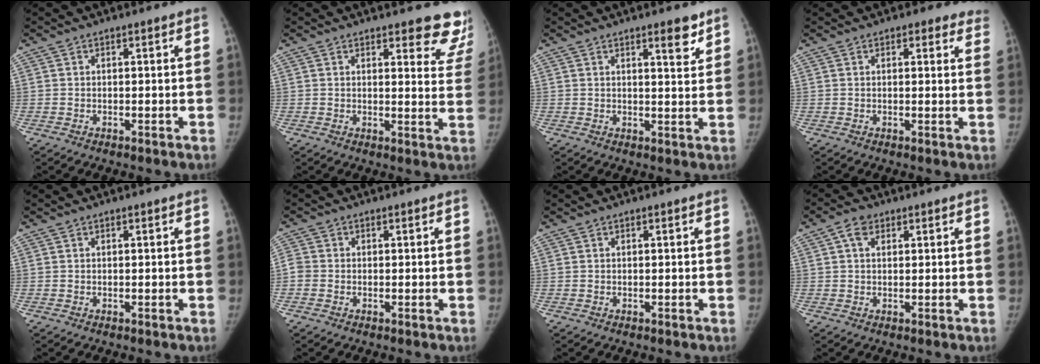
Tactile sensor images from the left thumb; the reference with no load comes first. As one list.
[{"total": 9.6, "force": [8.5, 3.2, 2.9], "torque": [0.016, -0.057, 0.069]}, {"total": 4.4, "force": [3.0, 1.2, 3.0], "torque": [-0.030, -0.022, 0.041]}, {"total": 6.3, "force": [5.1, 3.1, 2.0], "torque": [0.028, -0.013, 0.040]}, {"total": 0.0}, {"total": 2.4, "force": [-0.5, 2.0, 1.2], "torque": [-0.024, 0.001, -0.016]}, {"total": 0.0}, {"total": 3.2, "force": [1.4, 2.3, 1.8], "torque": [-0.022, 0.006, 0.022]}]